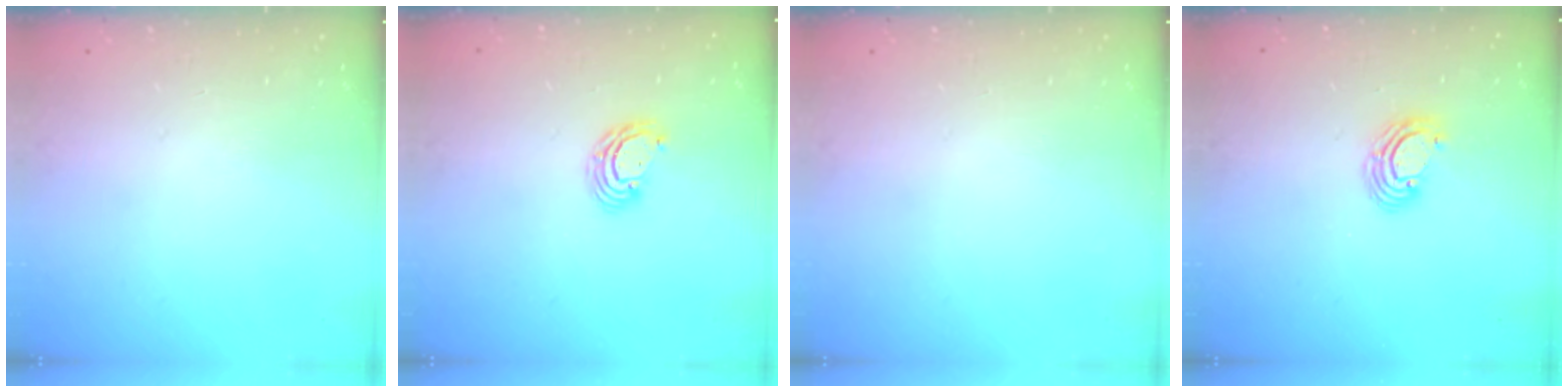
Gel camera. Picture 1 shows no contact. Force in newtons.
{"total": 4.9, "press": 4.9, "slide": 0.2}
{"total": 0.0}
{"total": 4.5, "press": 4.5, "slide": 0.3}